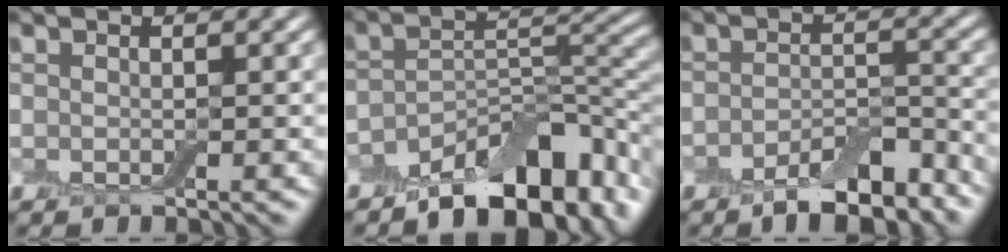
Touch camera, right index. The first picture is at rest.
{"total": 9.8, "force": [-6.0, 4.3, 6.4], "torque": [-0.086, 0.002, -0.102]}
{"total": 5.8, "force": [-4.1, 2.0, 3.6], "torque": [-0.051, 0.005, -0.067]}